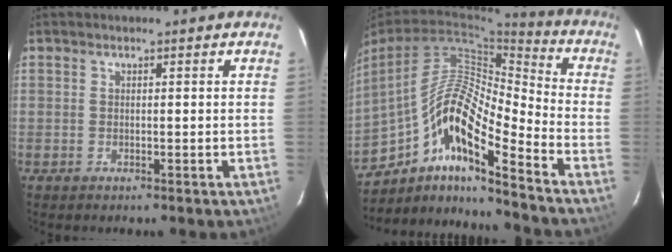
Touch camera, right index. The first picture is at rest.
{"total": 14.5, "force": [-7.9, 2.8, 11.9], "torque": [-0.193, 0.002, -0.151]}